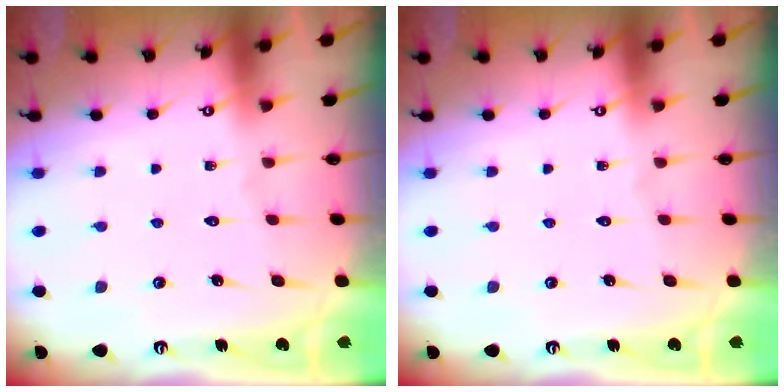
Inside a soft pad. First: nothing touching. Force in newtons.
{"total": 0.0}